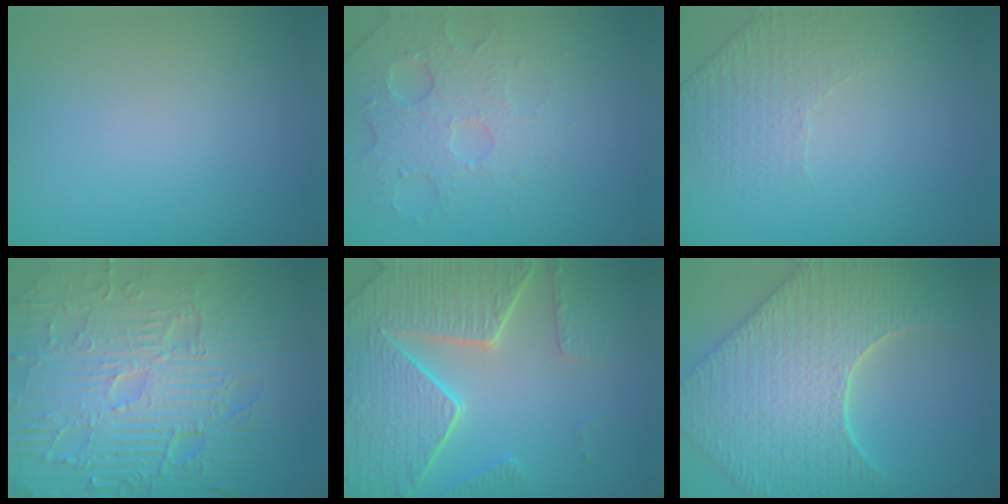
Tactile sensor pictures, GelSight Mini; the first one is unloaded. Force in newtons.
{"total": 4.9, "press": 3.4, "slide": 3.5}
{"total": 1.7, "press": 1.3, "slide": 1.1}
{"total": 11.9, "press": 7.7, "slide": 9.1}
{"total": 8.3, "press": 6.1, "slide": 5.6}
{"total": 9.2, "press": 7.4, "slide": 5.5}